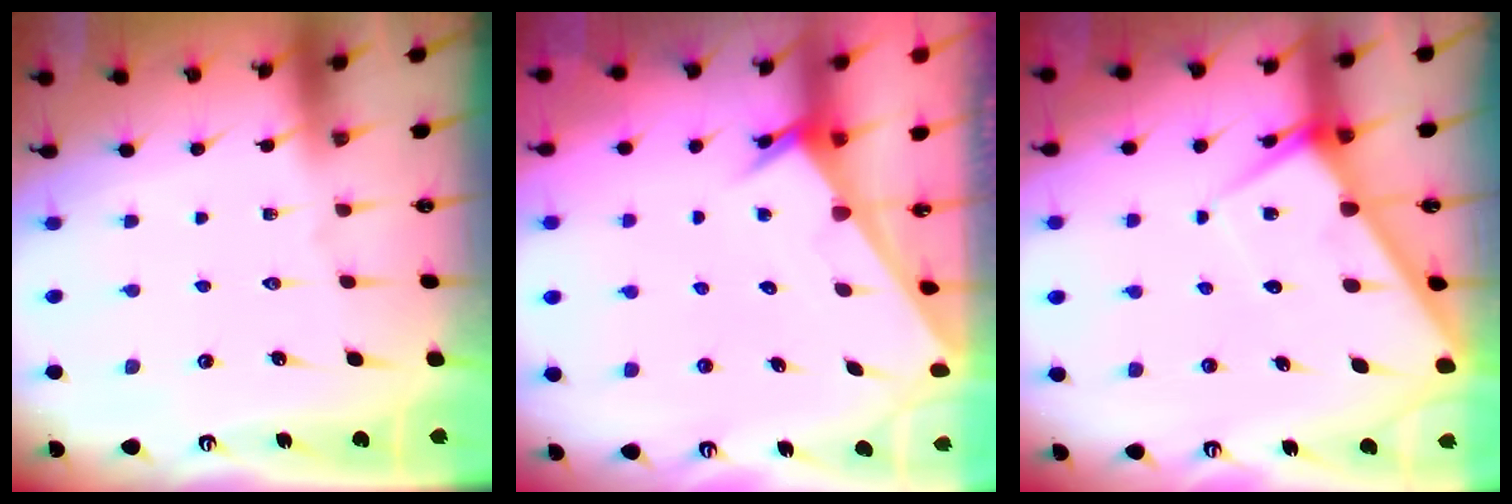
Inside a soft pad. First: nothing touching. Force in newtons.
{"total": 2.4, "press": 2.4, "slide": 0.1}
{"total": 5.7, "press": 5.7, "slide": 0.4}